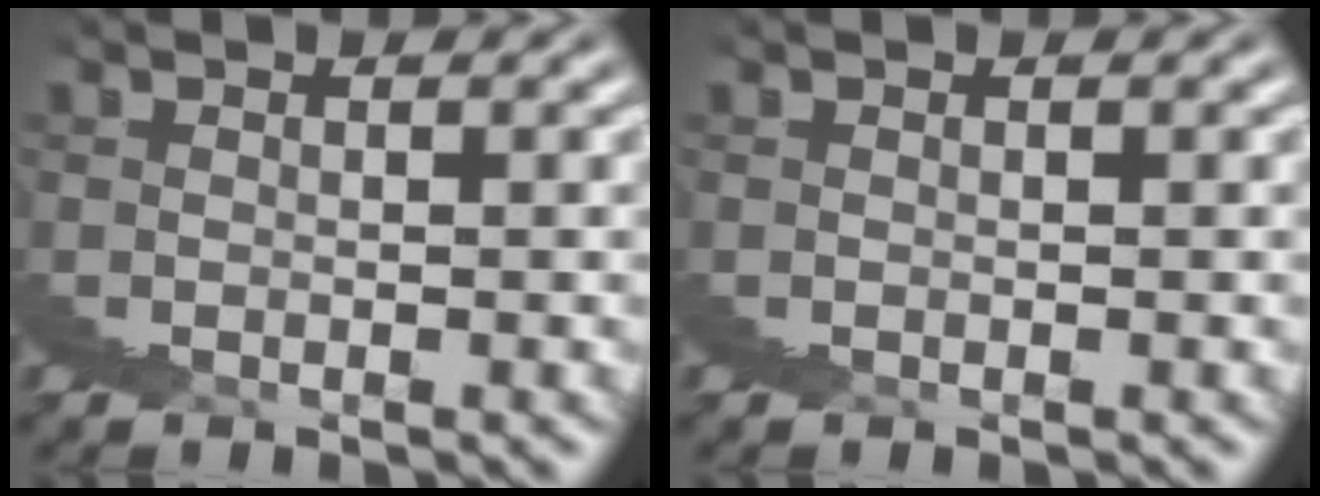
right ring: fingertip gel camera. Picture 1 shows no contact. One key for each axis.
{"total": 0.0}